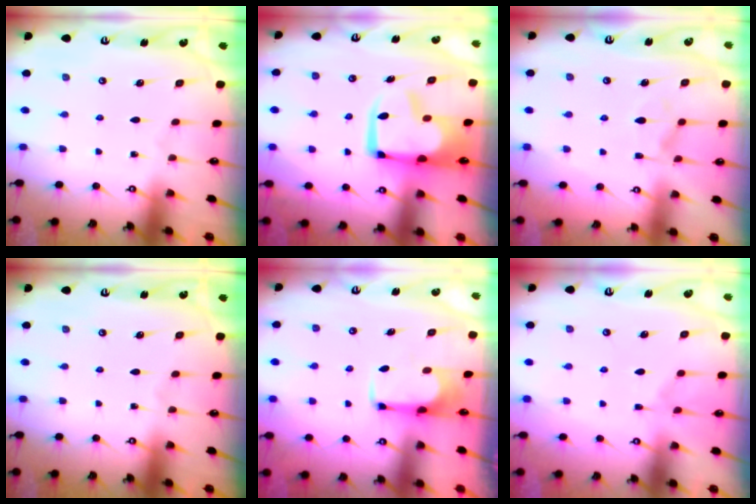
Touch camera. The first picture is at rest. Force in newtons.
{"total": 10.9, "press": 10.8, "slide": 1.5}
{"total": 1.4, "press": 0.3, "slide": 1.3}
{"total": 0.0}
{"total": 3.7, "press": 3.6, "slide": 0.7}
{"total": 1.3, "press": 0.5, "slide": 1.2}